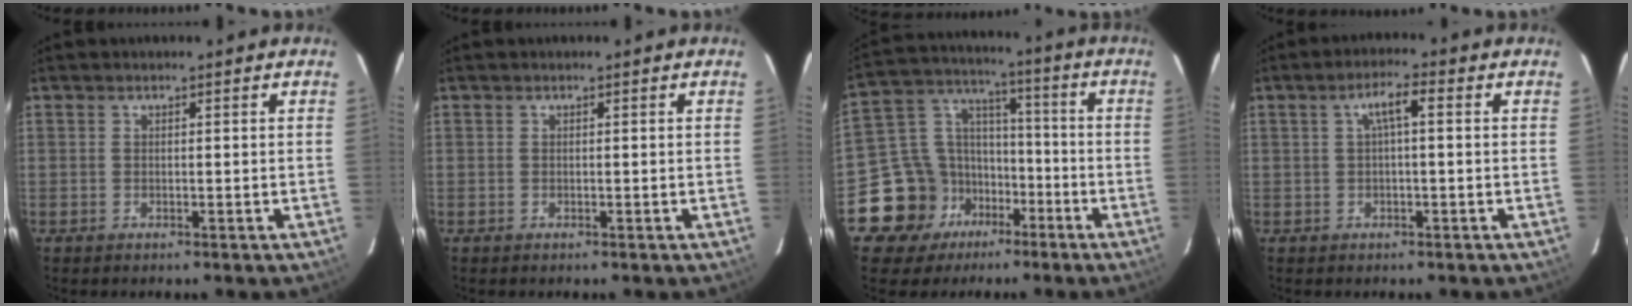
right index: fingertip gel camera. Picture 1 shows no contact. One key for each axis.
{"total": 0.0}
{"total": 13.6, "fx": -7.1, "fy": 11.0, "fz": 3.9, "tx": -0.102, "ty": 0.051, "tz": -0.110}
{"total": 3.7, "fx": 0.5, "fy": 0.6, "fz": 3.6, "tx": -0.069, "ty": 0.012, "tz": 0.011}